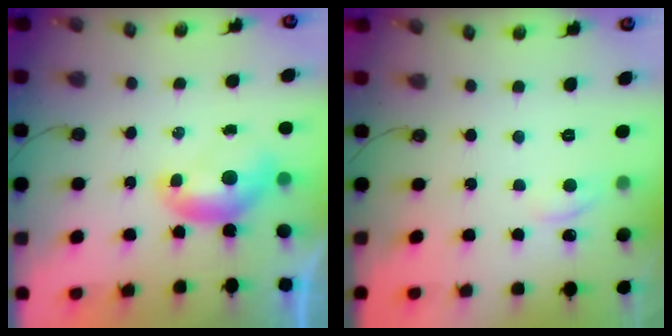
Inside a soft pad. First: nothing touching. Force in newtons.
{"total": 1.7, "press": 1.7, "slide": 0.3}